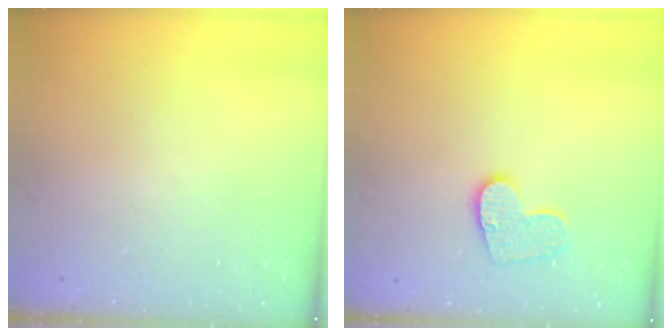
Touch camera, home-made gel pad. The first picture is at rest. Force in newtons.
{"total": 10.4, "press": 10.4, "slide": 0.7}